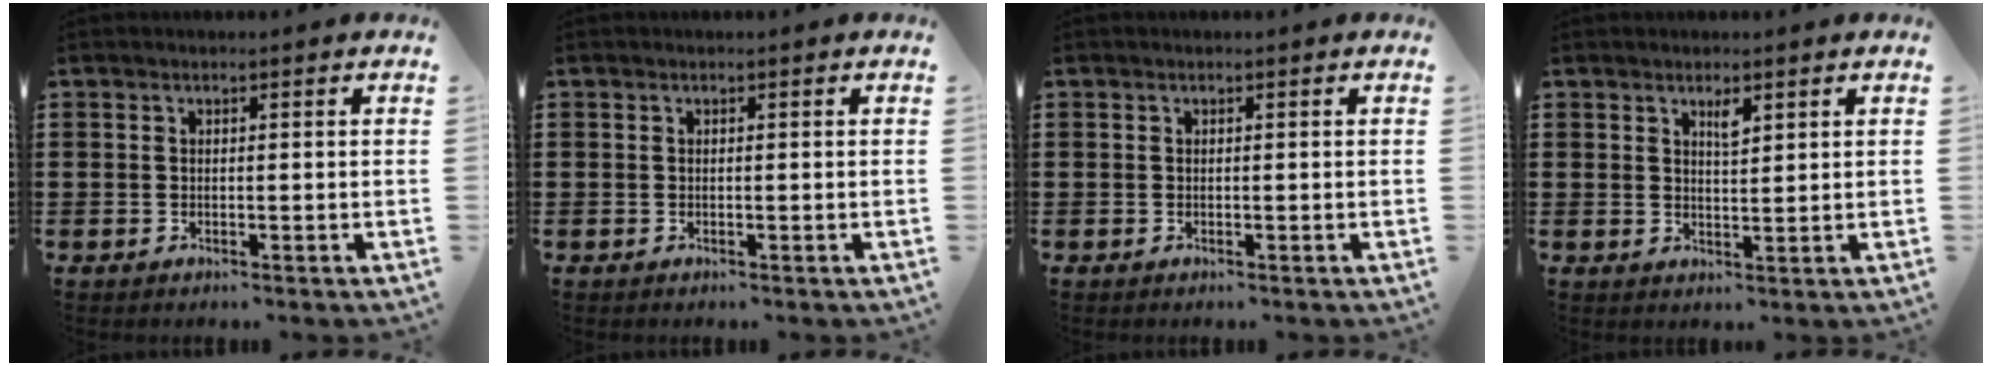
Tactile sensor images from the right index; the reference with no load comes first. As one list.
[{"total": 0.0}, {"total": 0.0}, {"total": 2.3, "force": [1.5, 0.7, 1.6], "torque": [-0.019, -0.003, 0.022]}]